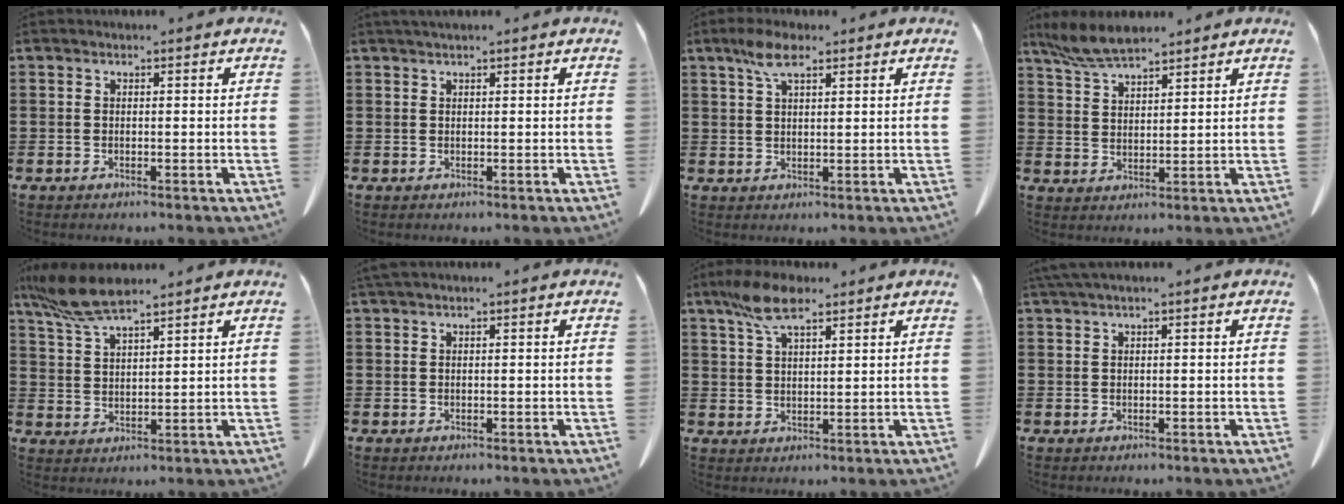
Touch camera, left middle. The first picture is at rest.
{"total": 0.9, "force": [0.7, 0.0, 0.5], "torque": [-0.011, -0.001, 0.013]}
{"total": 5.0, "force": [2.8, 1.6, 3.8], "torque": [-0.083, 0.005, 0.051]}
{"total": 6.0, "force": [5.0, 1.5, 2.8], "torque": [-0.070, -0.007, 0.096]}
{"total": 7.5, "force": [5.8, 1.5, 4.4], "torque": [-0.109, -0.011, 0.108]}
{"total": 0.7, "force": [0.6, -0.1, 0.5], "torque": [-0.011, -0.002, 0.012]}
{"total": 7.2, "force": [4.6, 2.3, 5.0], "torque": [-0.108, 0.002, 0.084]}
{"total": 1.2, "force": [0.8, -0.1, 0.8], "torque": [-0.018, -0.003, 0.017]}